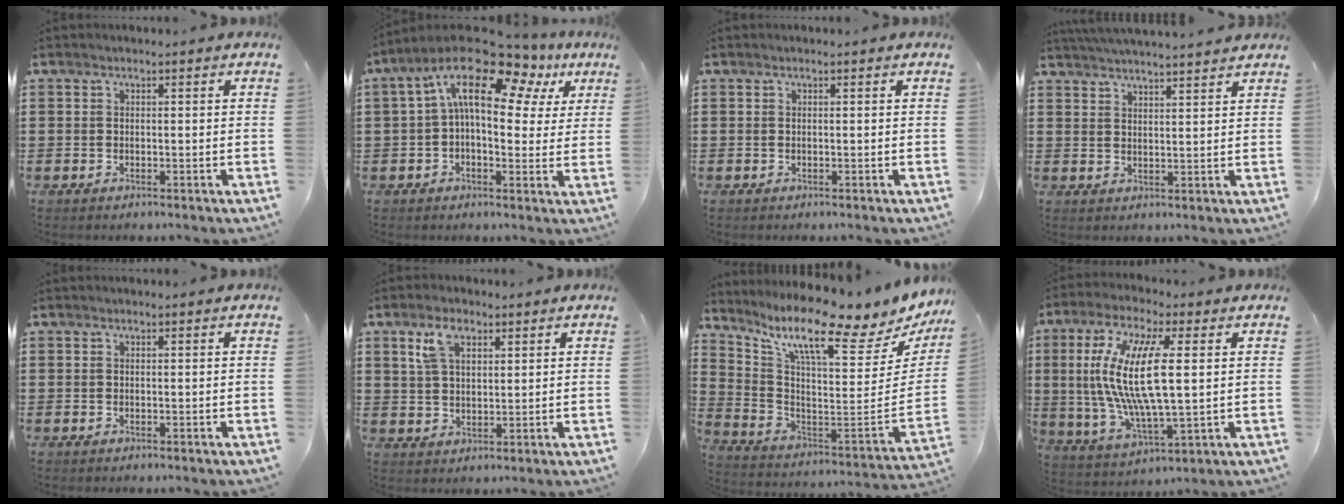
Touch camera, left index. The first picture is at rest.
{"total": 14.6, "force": [7.8, 6.1, 10.7], "torque": [-0.203, -0.032, 0.132]}
{"total": 0.0}
{"total": 3.5, "force": [3.4, -0.4, 0.4], "torque": [-0.017, -0.014, 0.062]}
{"total": 0.0}
{"total": 5.1, "force": [3.0, 2.6, 3.3], "torque": [-0.068, 0.007, 0.052]}
{"total": 10.7, "force": [7.6, 0.4, 7.5], "torque": [-0.153, -0.078, 0.115]}
{"total": 13.8, "force": [2.5, 4.3, 12.8], "torque": [-0.273, -0.005, 0.040]}